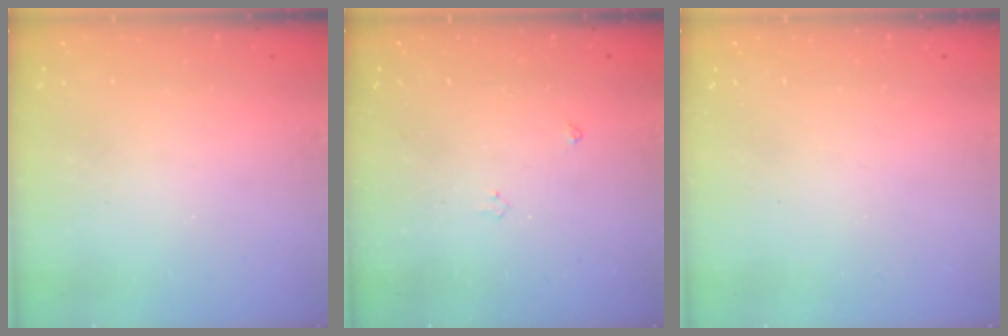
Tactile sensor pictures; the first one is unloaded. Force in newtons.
{"total": 3.0, "press": 2.9, "slide": 0.5}
{"total": 0.0}